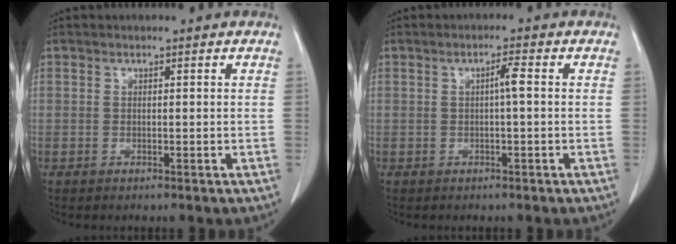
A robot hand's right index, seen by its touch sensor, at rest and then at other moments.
{"total": 2.0, "force": [0.1, 0.1, 2.0], "torque": [-0.031, 0.004, 0.002]}